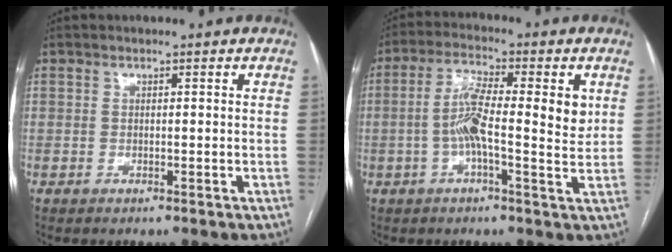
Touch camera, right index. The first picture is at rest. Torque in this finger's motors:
{"motor_torque": [0.37, -0.05, 0.59, 0.07]}